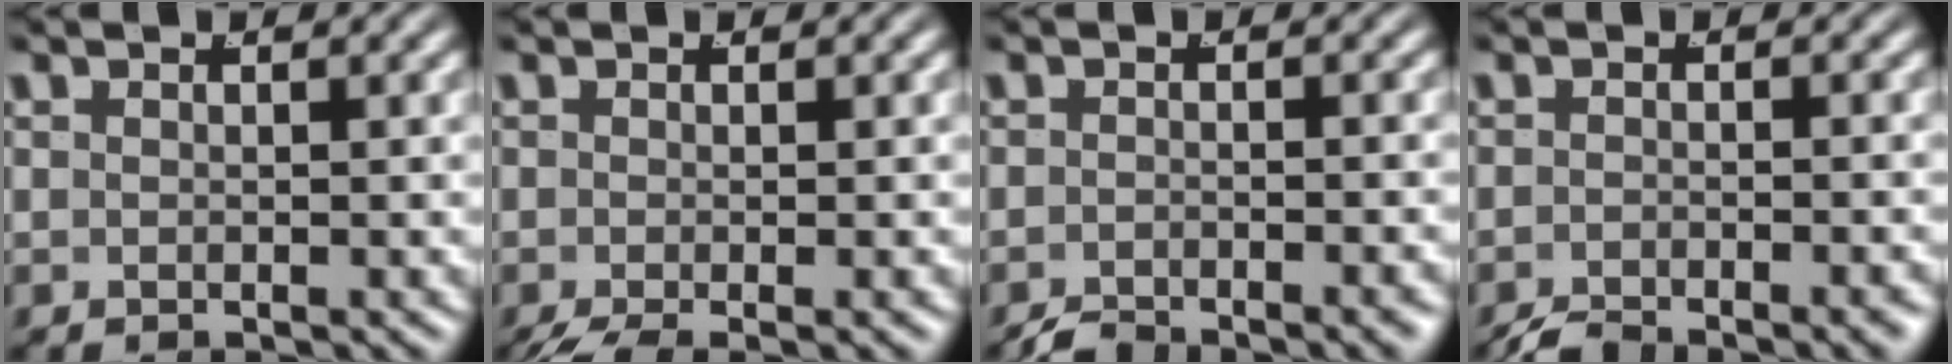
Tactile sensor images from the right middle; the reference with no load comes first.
{"total": 2.6, "force": [-2.1, 0.5, 1.4], "torque": [-0.022, -0.016, -0.024]}
{"total": 2.1, "force": [-2.1, -0.1, 0.4], "torque": [-0.003, -0.007, -0.036]}
{"total": 2.4, "force": [-2.3, 0.0, 0.6], "torque": [-0.008, -0.007, -0.039]}